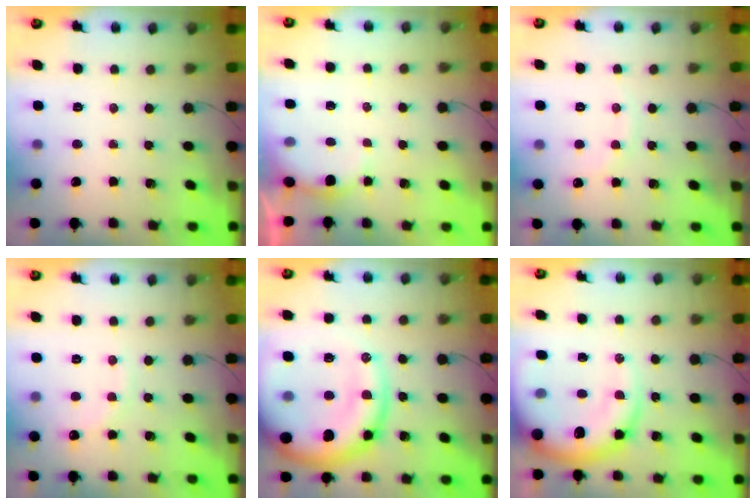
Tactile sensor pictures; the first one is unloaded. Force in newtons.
{"total": 2.7, "press": 2.5, "slide": 0.8}
{"total": 7.6, "press": 7.4, "slide": 1.7}
{"total": 5.8, "press": 5.6, "slide": 1.4}
{"total": 23.4, "press": 22.8, "slide": 5.2}
{"total": 16.0, "press": 15.6, "slide": 3.6}